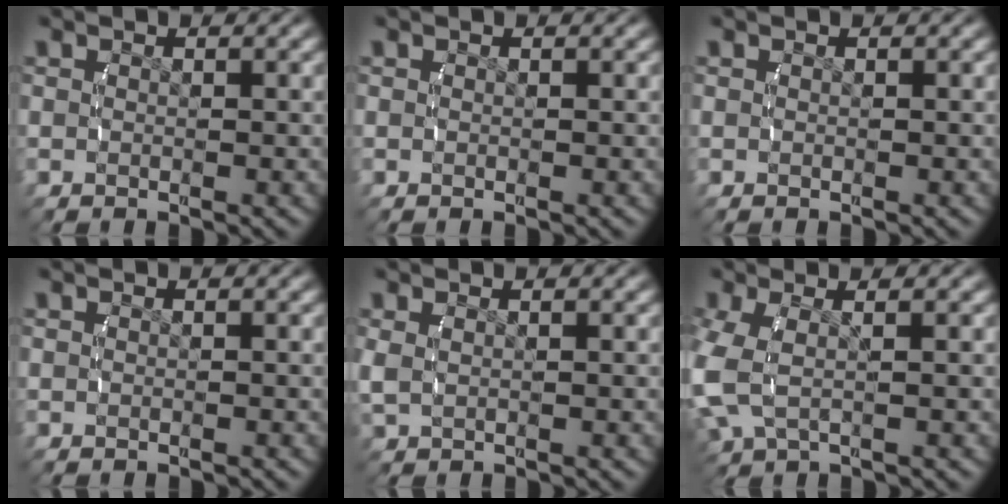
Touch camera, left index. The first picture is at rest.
{"total": 0.0}
{"total": 0.0}
{"total": 0.0}
{"total": 1.3, "force": [0.5, 0.8, 1.0], "torque": [-0.031, -0.005, 0.019]}
{"total": 4.3, "force": [0.2, 2.9, 3.2], "torque": [-0.095, -0.009, 0.012]}